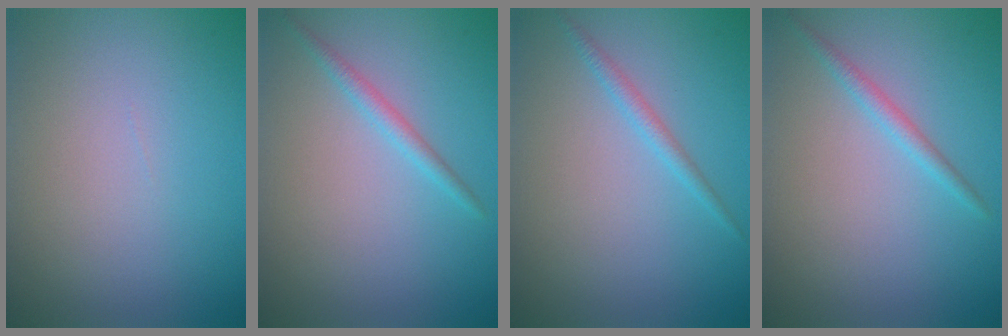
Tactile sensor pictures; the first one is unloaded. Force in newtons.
{"total": 1.4, "press": 1.4, "slide": 0.0}
{"total": 1.3, "press": 1.3, "slide": 0.1}
{"total": 1.4, "press": 1.4, "slide": 0.0}